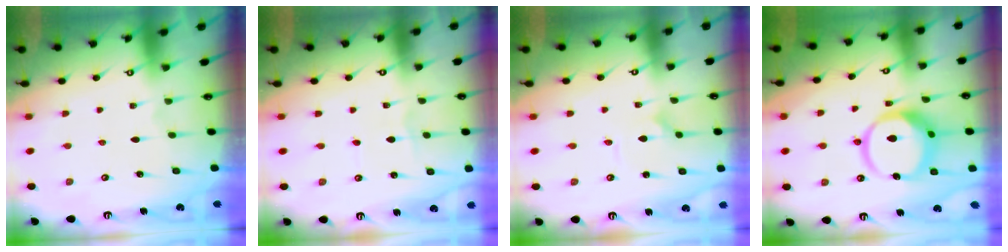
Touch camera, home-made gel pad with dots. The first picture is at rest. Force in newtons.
{"total": 1.5, "press": 1.4, "slide": 0.2}
{"total": 1.4, "press": 1.4, "slide": 0.1}
{"total": 12.8, "press": 12.8, "slide": 1.5}